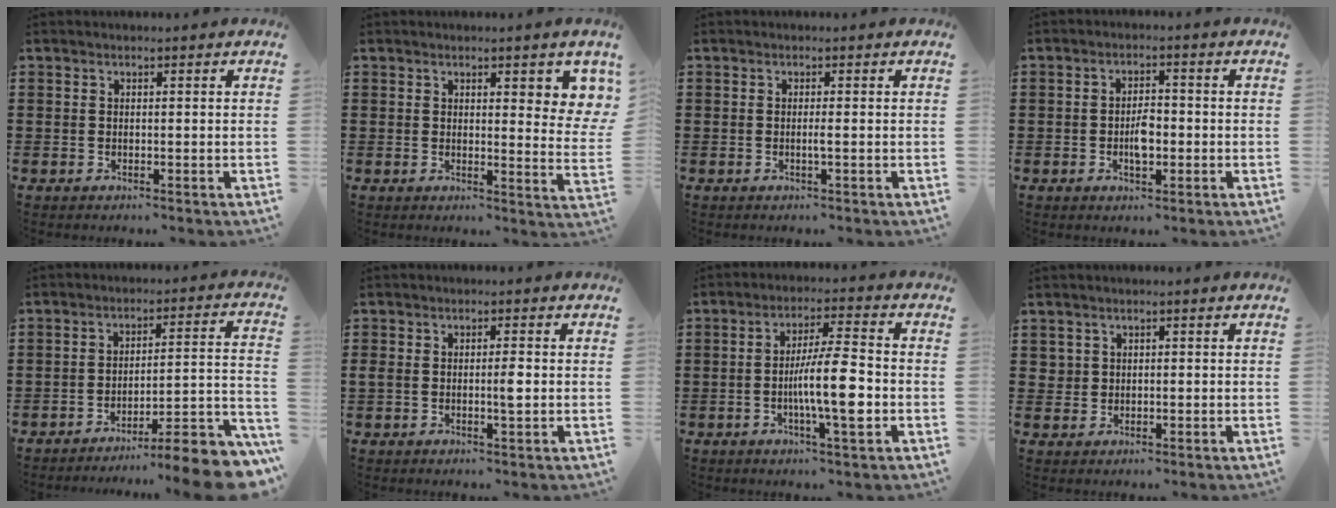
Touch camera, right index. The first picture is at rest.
{"total": 3.7, "force": [2.3, 1.1, 2.7], "torque": [-0.037, -0.011, 0.035]}
{"total": 1.0, "force": [-0.3, -0.2, 1.0], "torque": [-0.019, -0.004, -0.005]}
{"total": 4.2, "force": [-1.2, 1.5, 3.8], "torque": [-0.074, 0.002, -0.024]}
{"total": 7.9, "force": [-6.7, 0.1, 4.3], "torque": [-0.058, -0.004, -0.130]}
{"total": 2.6, "force": [-0.4, 0.6, 2.5], "torque": [-0.045, 0.000, -0.009]}
{"total": 9.3, "force": [-2.0, 1.5, 9.0], "torque": [-0.155, -0.004, -0.041]}
{"total": 1.3, "force": [0.3, 1.3, 0.3], "torque": [-0.011, 0.007, 0.004]}